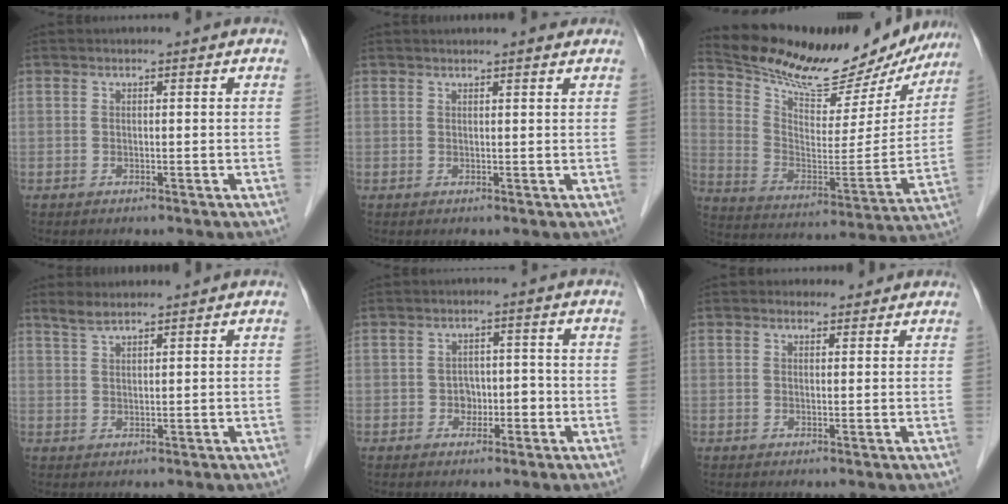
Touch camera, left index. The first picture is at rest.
{"total": 4.2, "force": [3.6, 0.7, 2.0], "torque": [-0.027, 0.016, 0.043]}
{"total": 23.5, "force": [21.3, 6.5, 7.4], "torque": [-0.121, -0.036, 0.305]}
{"total": 2.4, "force": [2.1, 0.2, 1.0], "torque": [-0.024, 0.009, 0.046]}
{"total": 3.1, "force": [-1.2, 2.3, 1.6], "torque": [-0.020, 0.011, -0.015]}
{"total": 2.0, "force": [1.4, 1.4, 0.2], "torque": [-0.002, 0.007, 0.017]}